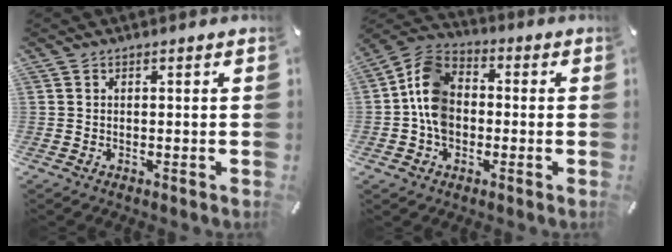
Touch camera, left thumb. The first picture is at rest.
{"total": 10.1, "force": [-1.6, 8.1, 5.8], "torque": [-0.141, 0.023, -0.030]}